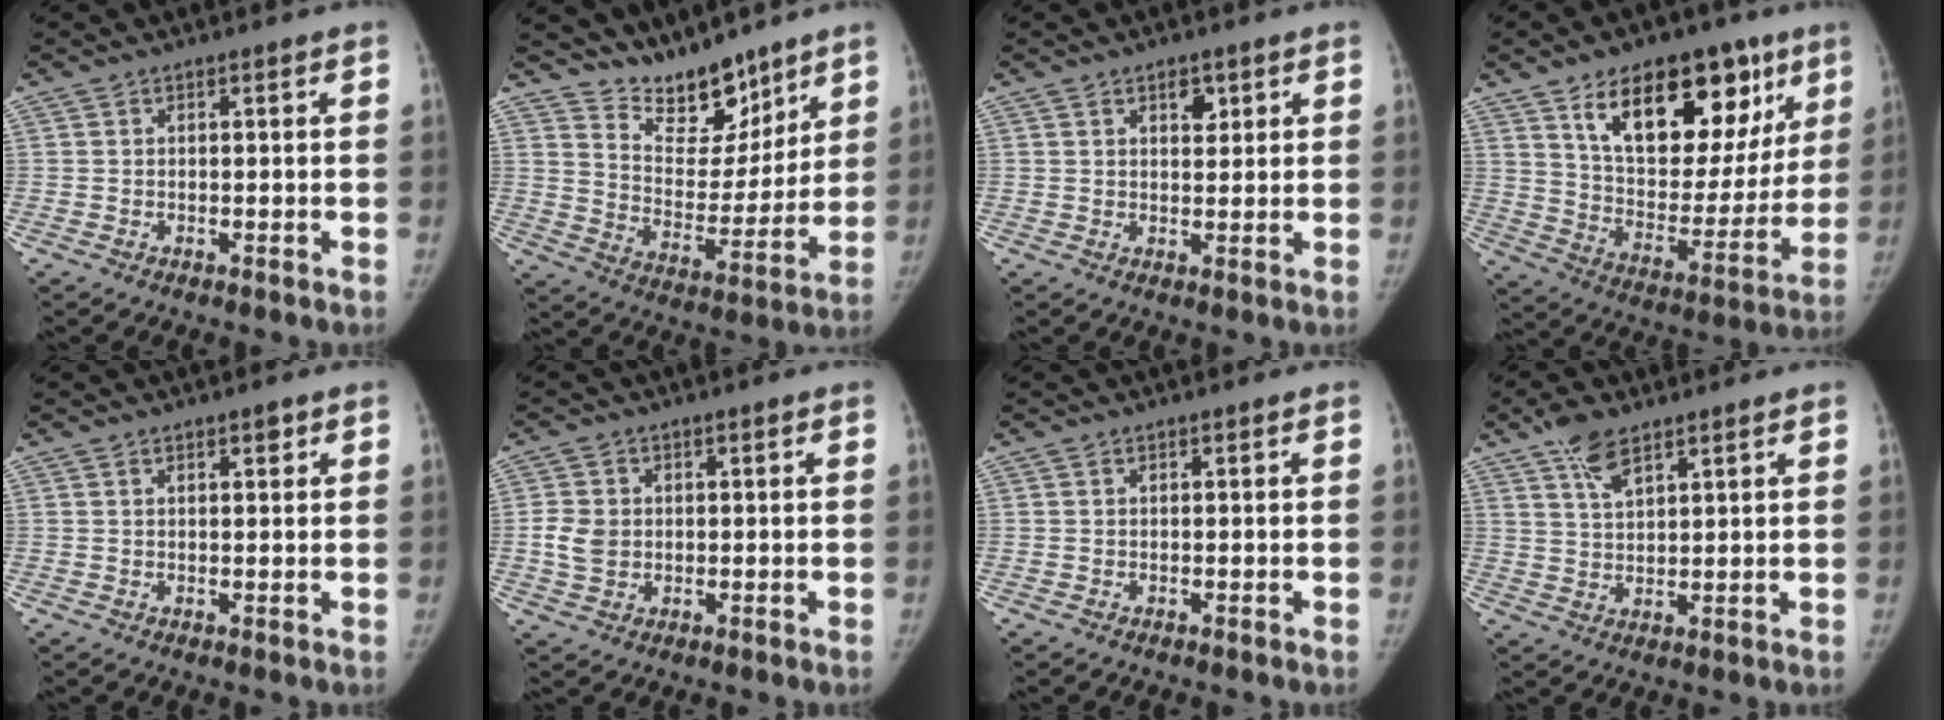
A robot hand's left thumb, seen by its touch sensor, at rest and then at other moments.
{"total": 13.4, "force": [11.3, 5.8, 4.2], "torque": [-0.018, -0.089, 0.199]}
{"total": 2.8, "force": [1.5, 1.7, 1.7], "torque": [-0.004, -0.013, 0.022]}
{"total": 24.7, "force": [12.7, 13.2, 16.5], "torque": [-0.182, -0.034, 0.205]}
{"total": 1.4, "force": [0.9, 0.6, 0.9], "torque": [0.000, -0.009, 0.012]}
{"total": 4.4, "force": [0.0, 3.7, 2.3], "torque": [-0.032, -0.004, 0.004]}
{"total": 0.0}
{"total": 6.3, "force": [4.3, 2.6, 3.9], "torque": [-0.063, -0.016, 0.081]}